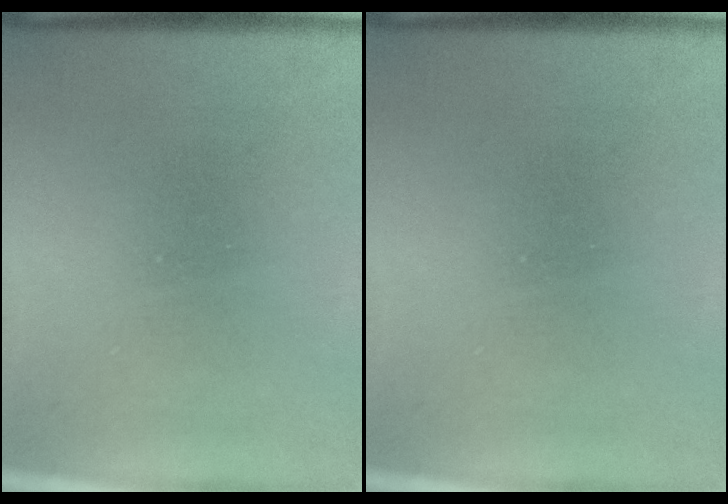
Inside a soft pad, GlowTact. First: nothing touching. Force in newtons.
{"total": 0.0}